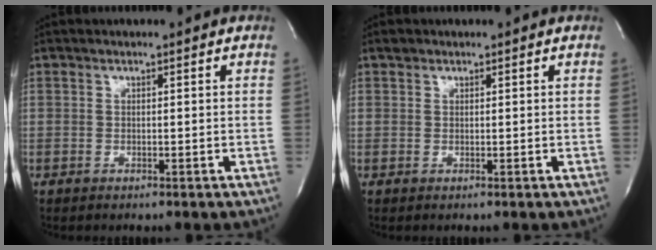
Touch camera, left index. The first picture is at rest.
{"total": 0.9, "force": [0.6, 0.7, 0.1], "torque": [0.004, 0.006, 0.006]}